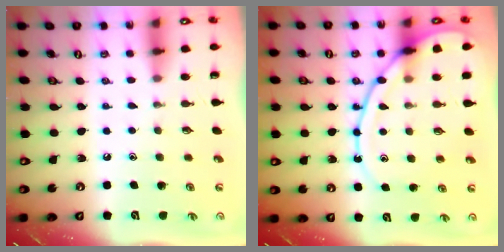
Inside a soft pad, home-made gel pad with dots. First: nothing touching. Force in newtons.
{"total": 12.8, "press": 12.8, "slide": 1.0}